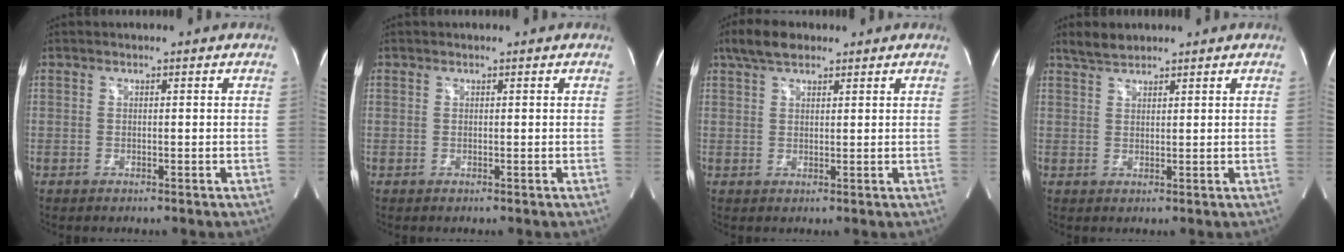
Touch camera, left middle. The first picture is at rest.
{"total": 0.0}
{"total": 4.9, "force": [3.6, 2.0, 2.7], "torque": [-0.060, 0.019, 0.068]}
{"total": 2.8, "force": [2.5, 0.8, 0.8], "torque": [-0.022, 0.012, 0.049]}